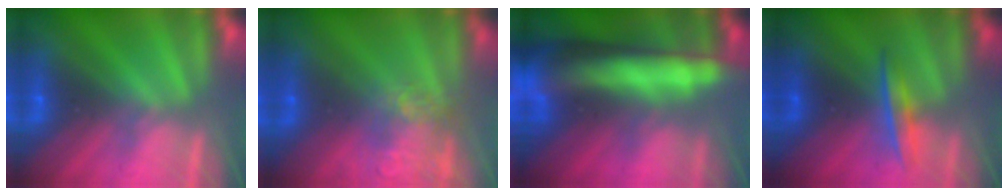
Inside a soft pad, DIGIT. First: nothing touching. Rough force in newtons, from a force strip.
{"total": 11.3}
{"total": 8.8}
{"total": 1.4}